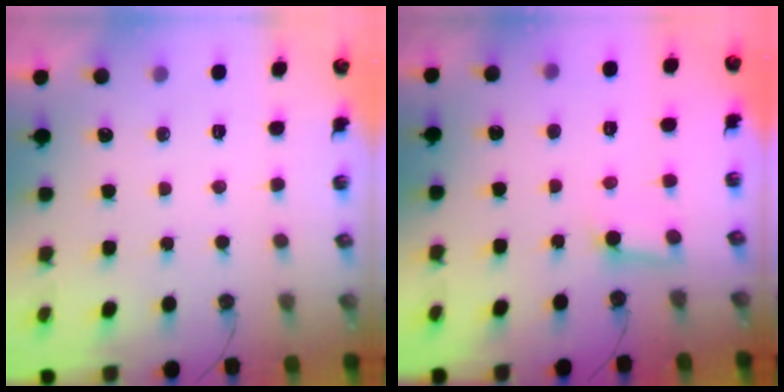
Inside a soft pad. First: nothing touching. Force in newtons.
{"total": 3.2, "press": 3.2, "slide": 0.1}